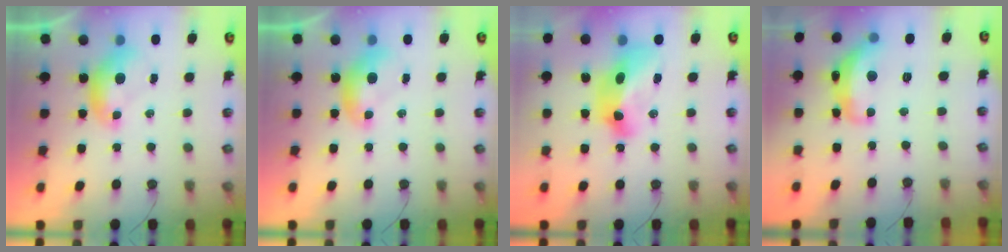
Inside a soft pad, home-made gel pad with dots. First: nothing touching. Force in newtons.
{"total": 0.0}
{"total": 11.9, "press": 11.8, "slide": 1.4}
{"total": 7.0, "press": 7.0, "slide": 0.6}